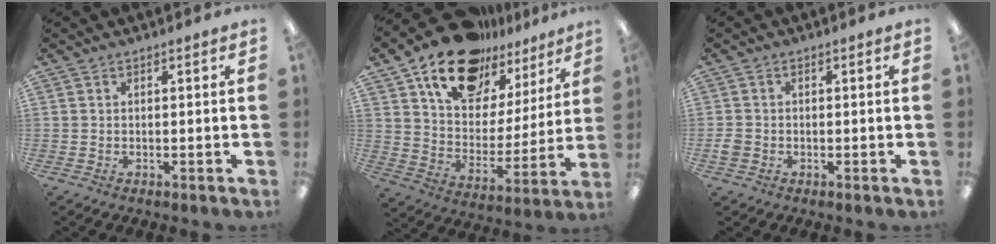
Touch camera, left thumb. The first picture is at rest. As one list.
[{"total": 17.9, "force": [13.6, 9.4, 6.8], "torque": [-0.129, -0.090, 0.244]}, {"total": 2.3, "force": [-0.7, 1.9, 1.1], "torque": [-0.017, 0.005, -0.012]}]